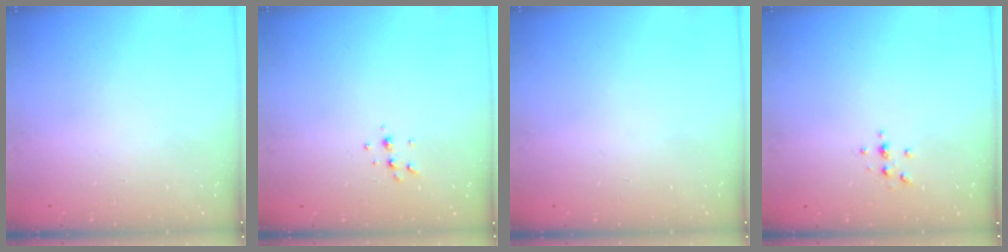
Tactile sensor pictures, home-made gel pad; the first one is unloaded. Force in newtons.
{"total": 4.7, "press": 4.6, "slide": 0.9}
{"total": 0.0}
{"total": 2.4, "press": 2.4, "slide": 0.3}